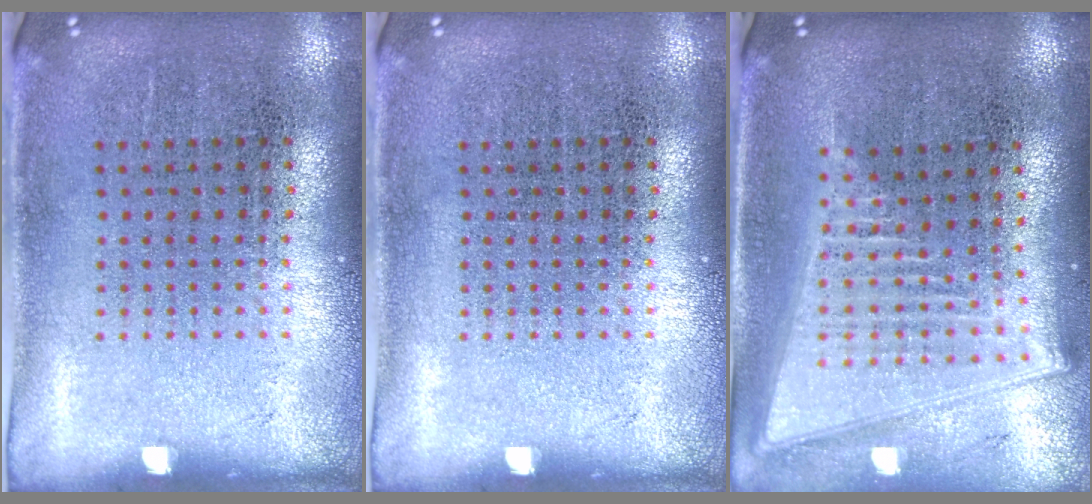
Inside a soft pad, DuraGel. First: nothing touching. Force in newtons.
{"total": 0.0}
{"total": 2.1, "press": 1.7, "slide": 1.1}